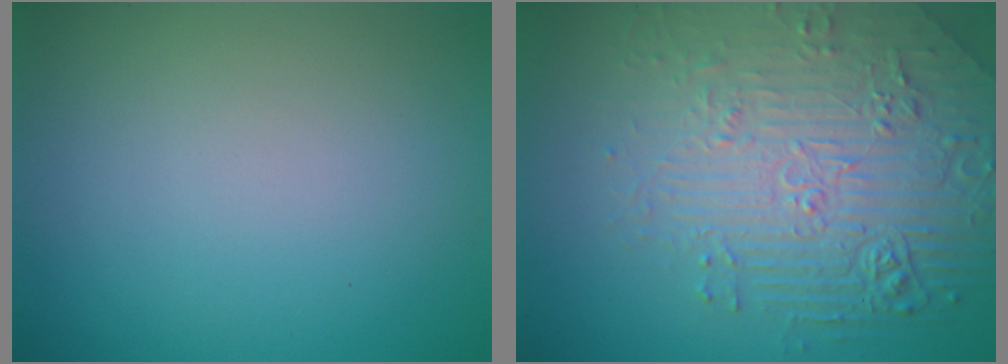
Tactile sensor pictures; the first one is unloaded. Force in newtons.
{"total": 6.3, "press": 5.3, "slide": 3.5}